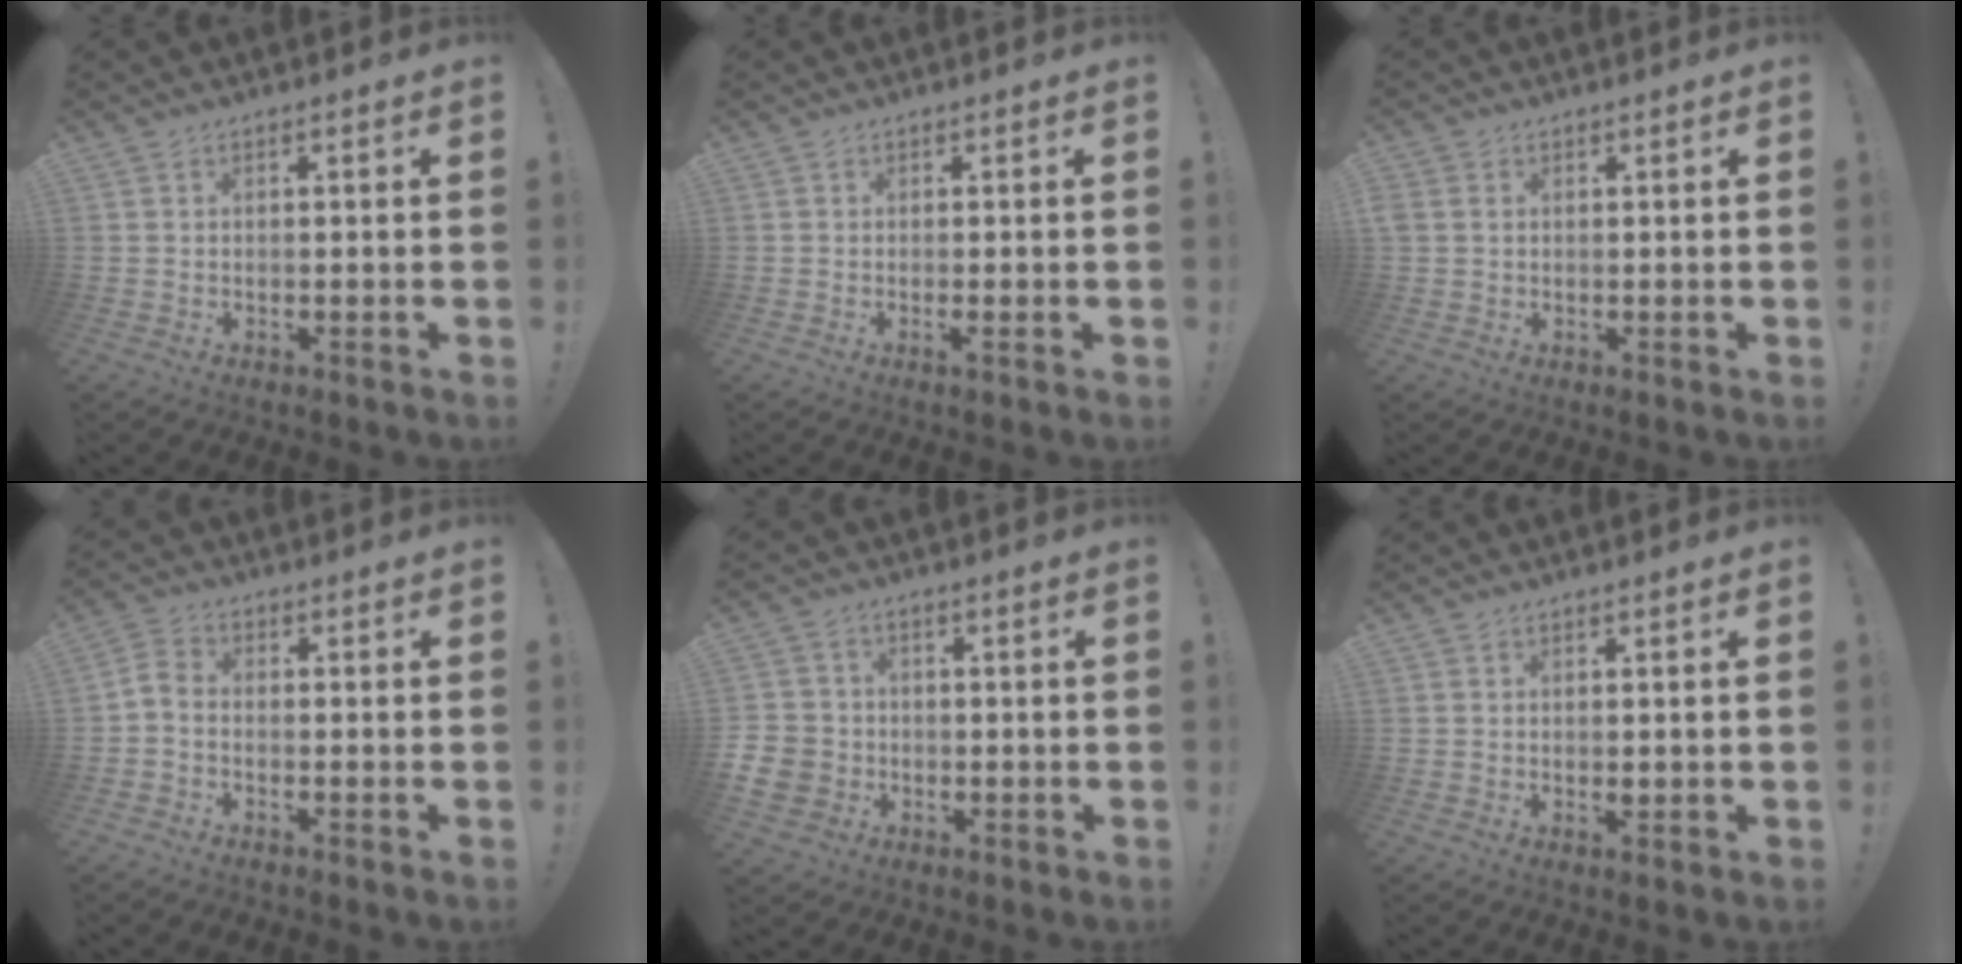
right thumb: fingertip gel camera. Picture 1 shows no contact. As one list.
[{"total": 1.6, "force": [-0.2, -0.4, 1.6], "torque": [-0.023, -0.005, -0.005]}, {"total": 2.1, "force": [0.4, 1.9, 0.9], "torque": [-0.015, 0.004, 0.010]}, {"total": 3.4, "force": [-1.8, 1.9, 2.3], "torque": [-0.051, 0.006, -0.033]}, {"total": 7.9, "force": [-2.4, 7.0, 2.7], "torque": [-0.059, 0.022, -0.041]}, {"total": 0.7, "force": [0.1, 0.2, 0.6], "torque": [-0.006, -0.001, -0.001]}]